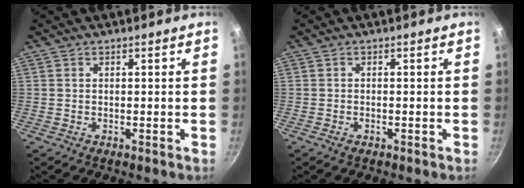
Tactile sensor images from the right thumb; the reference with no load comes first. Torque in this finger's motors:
{"motor_torque": [-0.21, -0.01, -0.37, 0.28, 0.07]}